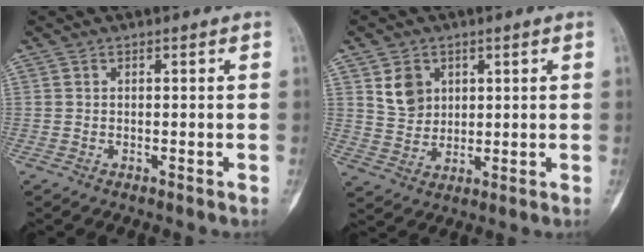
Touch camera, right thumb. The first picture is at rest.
{"total": 6.4, "force": [2.6, 5.2, 2.8], "torque": [-0.024, -0.018, 0.055]}